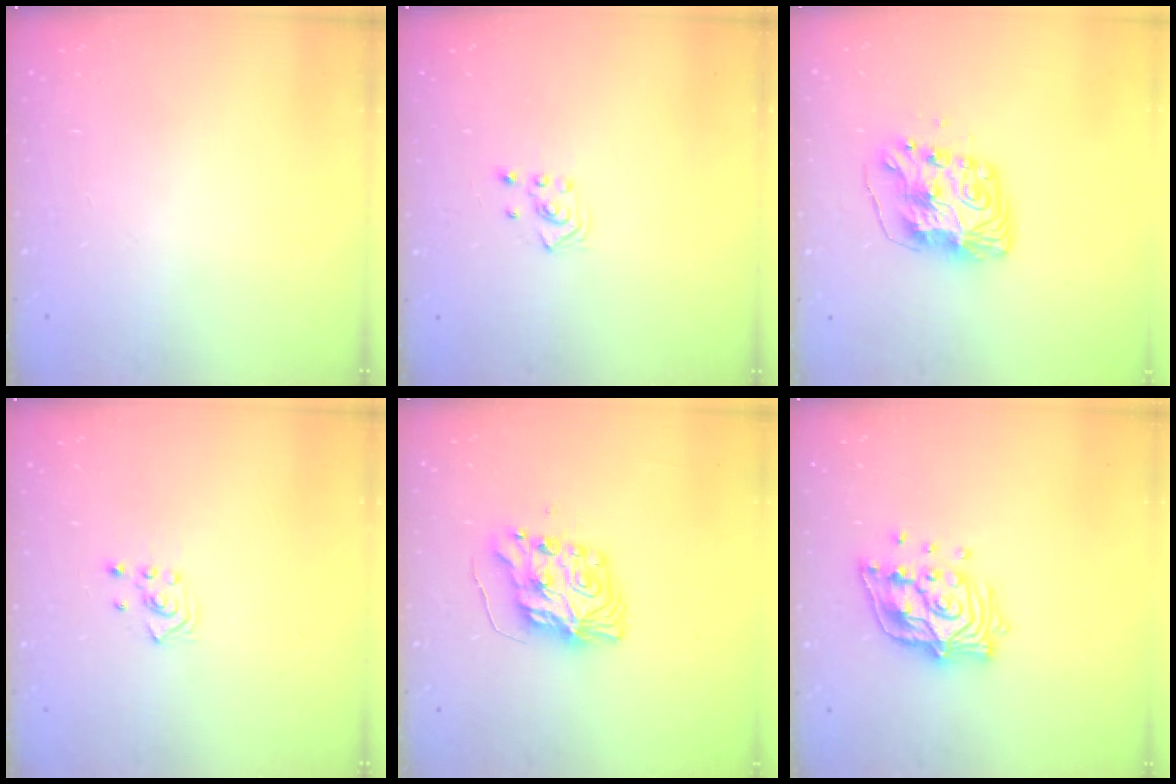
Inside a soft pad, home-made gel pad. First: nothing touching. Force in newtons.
{"total": 2.5, "press": 2.3, "slide": 1.0}
{"total": 9.2, "press": 9.1, "slide": 1.1}
{"total": 2.6, "press": 2.4, "slide": 0.9}
{"total": 9.1, "press": 9.0, "slide": 0.6}
{"total": 14.7, "press": 14.6, "slide": 1.4}